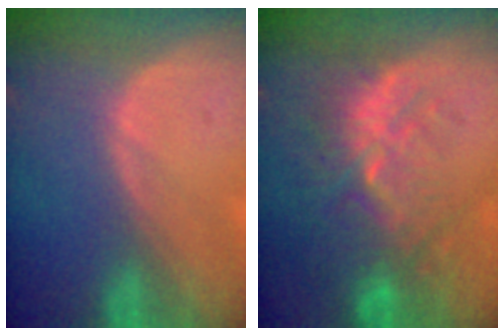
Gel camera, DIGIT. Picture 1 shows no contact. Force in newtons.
{"total": 10.1, "press": 9.4, "slide": 3.7}